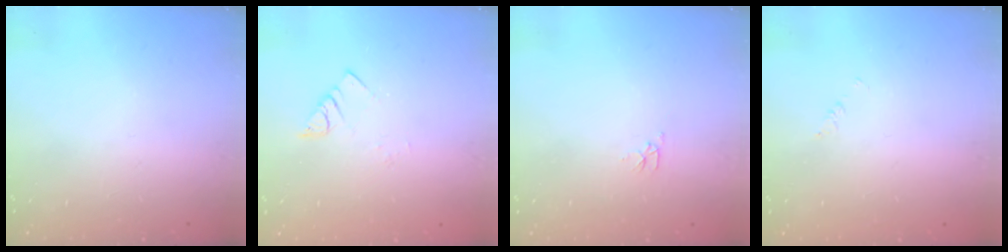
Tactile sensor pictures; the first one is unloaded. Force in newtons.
{"total": 2.8, "press": 2.8, "slide": 0.3}
{"total": 2.8, "press": 2.7, "slide": 0.4}
{"total": 1.7, "press": 1.7, "slide": 0.3}